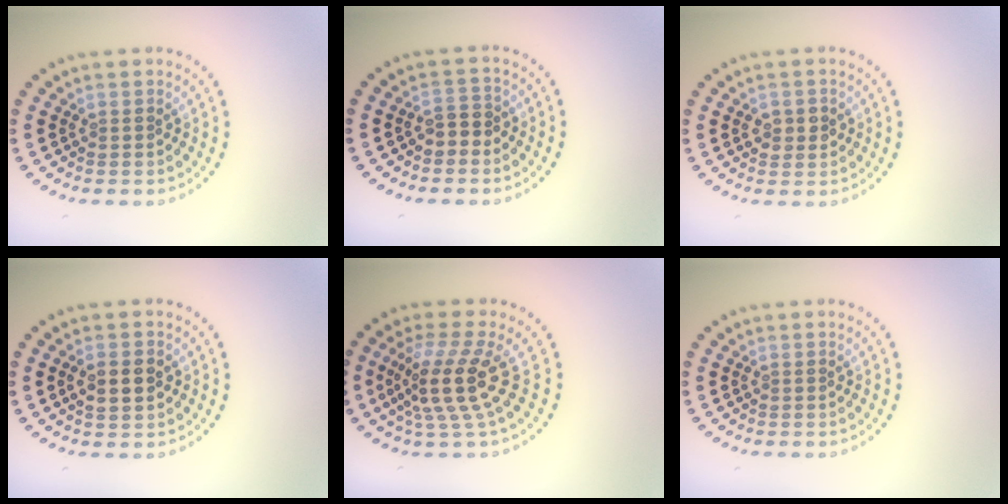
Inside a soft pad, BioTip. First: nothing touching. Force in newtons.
{"total": 1.7, "press": 1.6, "slide": 0.7}
{"total": 1.8, "press": 1.8, "slide": 0.1}
{"total": 2.6, "press": 2.6, "slide": 0.2}
{"total": 4.7, "press": 3.5, "slide": 3.2}
{"total": 0.0}